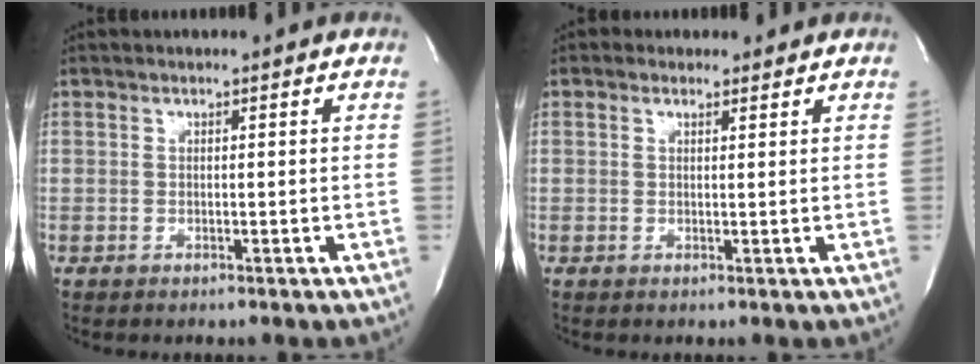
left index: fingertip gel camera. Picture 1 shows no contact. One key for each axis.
{"total": 1.8, "fx": 1.1, "fy": 1.3, "fz": 0.3, "tx": -0.010, "ty": 0.011, "tz": 0.015}